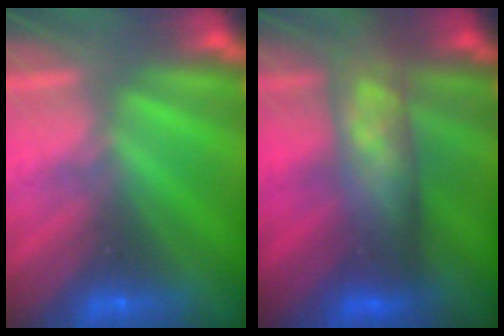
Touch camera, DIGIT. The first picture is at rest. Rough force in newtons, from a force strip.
{"total": 7.7}